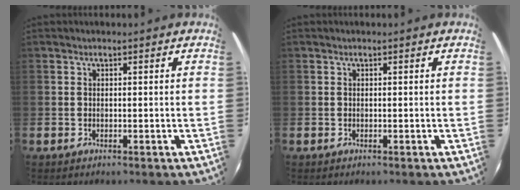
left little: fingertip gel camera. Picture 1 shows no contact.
{"total": 0.0}